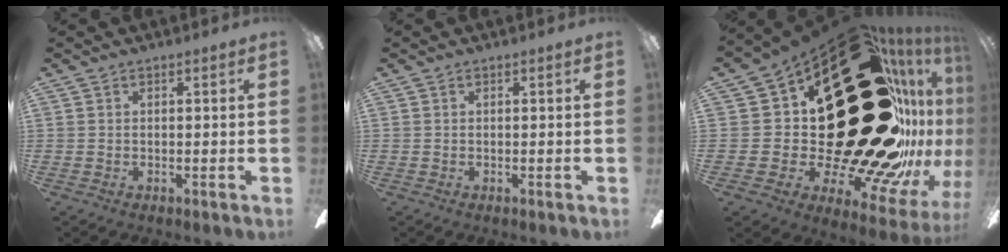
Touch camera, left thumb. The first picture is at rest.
{"total": 0.0}
{"total": 54.5, "force": [11.7, 27.3, 45.7], "torque": [-0.575, -0.163, 0.333]}